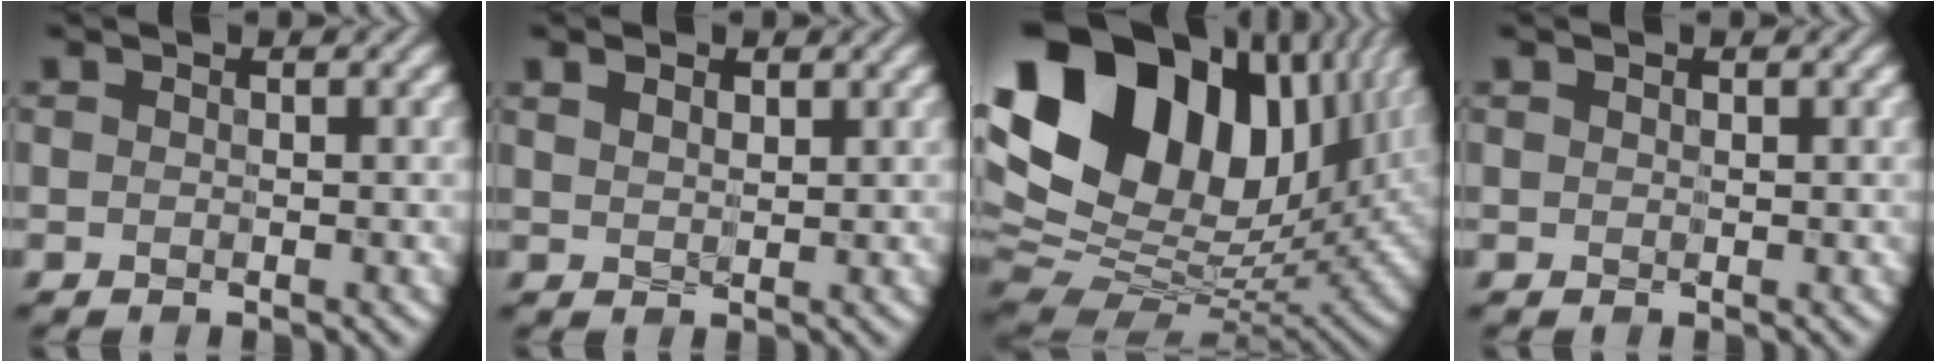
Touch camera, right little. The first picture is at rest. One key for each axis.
{"total": 1.7, "fx": 0.8, "fy": 0.9, "fz": 1.2, "tx": -0.024, "ty": 0.007, "tz": 0.013}
{"total": 20.0, "fx": 7.0, "fy": 13.2, "fz": 13.3, "tx": -0.282, "ty": 0.037, "tz": 0.133}
{"total": 0.0}